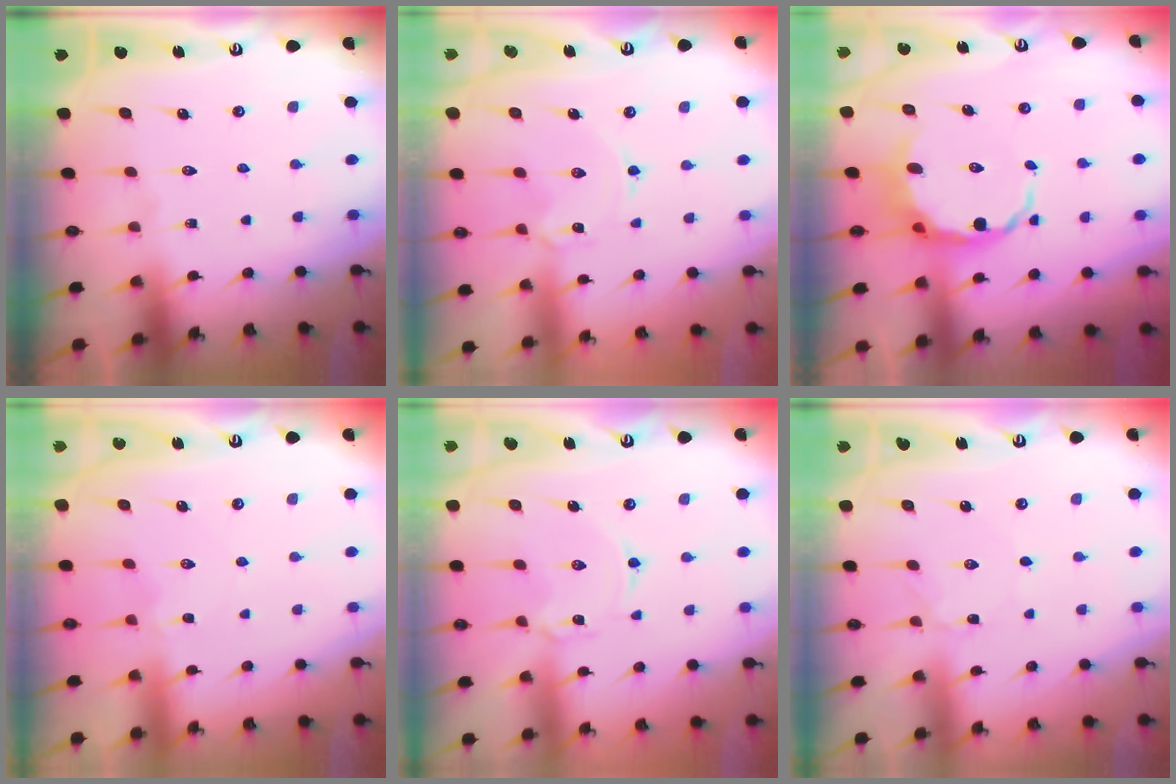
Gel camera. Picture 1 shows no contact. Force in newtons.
{"total": 1.7, "press": 1.7, "slide": 0.2}
{"total": 7.6, "press": 7.1, "slide": 2.7}
{"total": 2.3, "press": 2.2, "slide": 0.5}
{"total": 1.9, "press": 1.9, "slide": 0.2}
{"total": 1.0, "press": 1.0, "slide": 0.1}